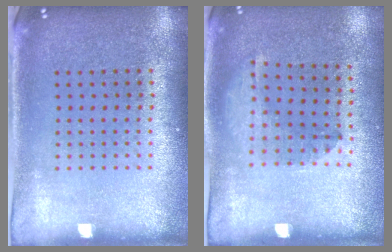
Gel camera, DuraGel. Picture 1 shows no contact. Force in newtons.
{"total": 1.4, "press": 0.9, "slide": 1.1}